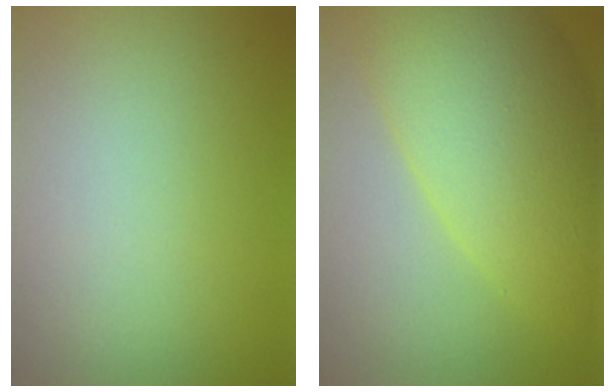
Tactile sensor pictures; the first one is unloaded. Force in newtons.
{"total": 10.3, "press": 10.3, "slide": 0.4}